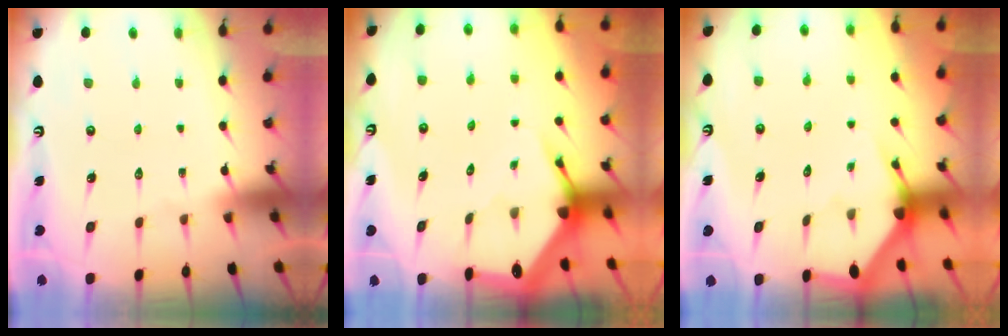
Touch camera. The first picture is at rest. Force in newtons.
{"total": 3.8, "press": 3.8, "slide": 0.5}
{"total": 3.1, "press": 3.1, "slide": 0.2}